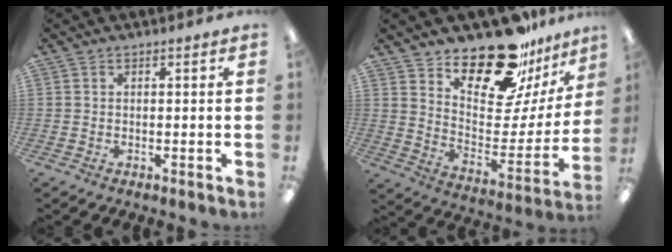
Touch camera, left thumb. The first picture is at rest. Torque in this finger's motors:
{"motor_torque": [0.11, 0.70, -0.10, -0.07, 0.08]}